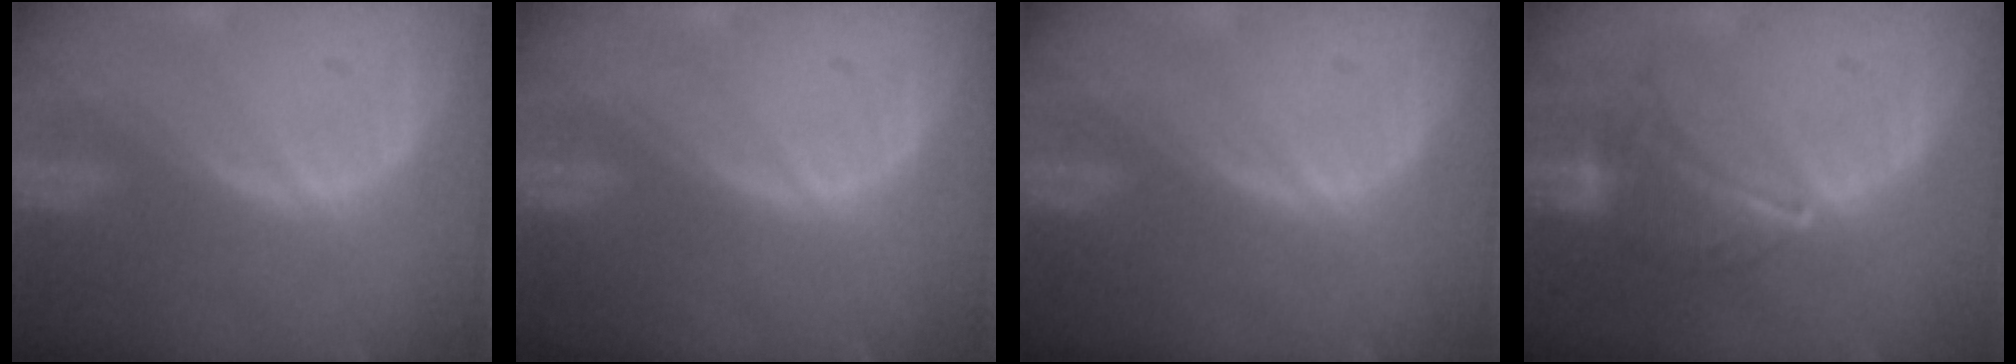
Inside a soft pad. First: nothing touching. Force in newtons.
{"total": 0.0}
{"total": 0.0}
{"total": 7.1, "press": 6.7, "slide": 2.4}